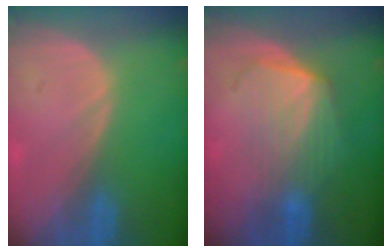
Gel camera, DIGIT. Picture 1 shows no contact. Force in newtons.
{"total": 7.2, "press": 6.5, "slide": 3.0}